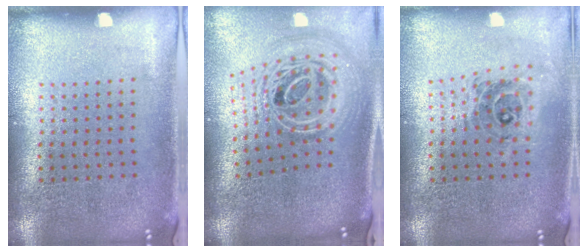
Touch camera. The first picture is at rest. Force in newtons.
{"total": 3.0, "press": 2.1, "slide": 2.1}
{"total": 0.7, "press": 0.7, "slide": 0.1}